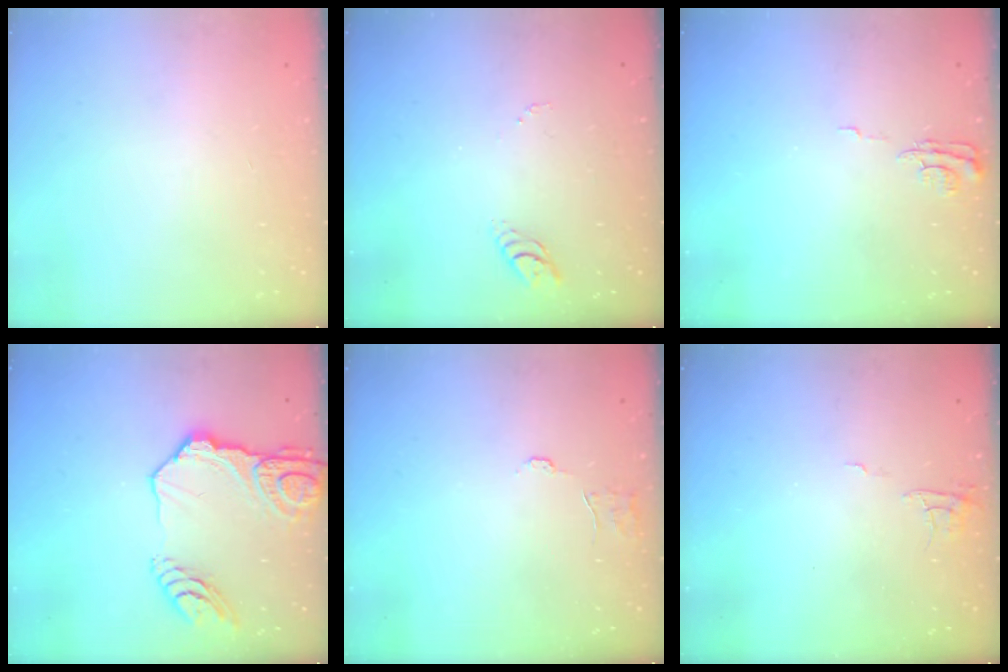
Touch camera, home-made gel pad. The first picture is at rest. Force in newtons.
{"total": 4.1, "press": 4.0, "slide": 0.4}
{"total": 6.2, "press": 6.2, "slide": 0.4}
{"total": 16.0, "press": 15.9, "slide": 1.6}
{"total": 4.2, "press": 4.1, "slide": 0.2}
{"total": 5.0, "press": 5.0, "slide": 0.4}